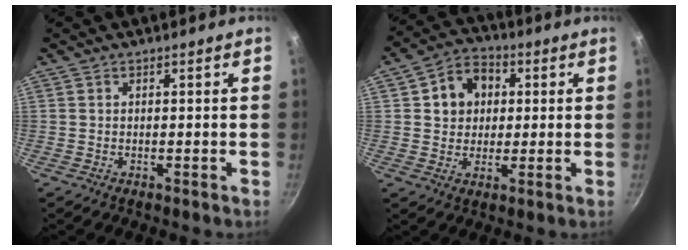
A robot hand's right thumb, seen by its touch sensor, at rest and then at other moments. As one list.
[{"total": 9.1, "force": [2.2, 7.5, 4.7], "torque": [-0.047, 0.008, 0.025]}]